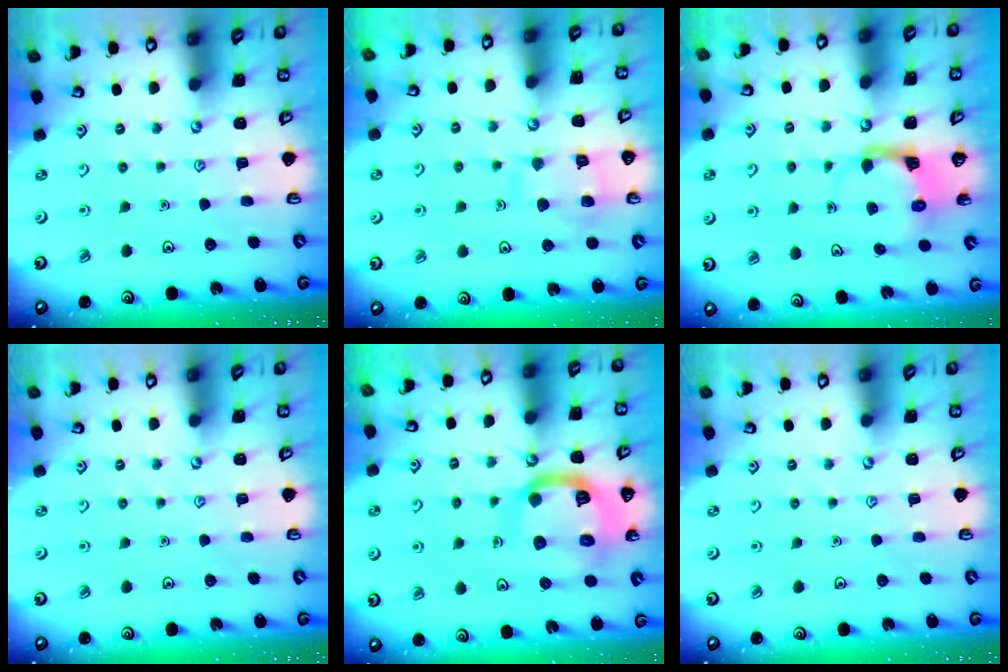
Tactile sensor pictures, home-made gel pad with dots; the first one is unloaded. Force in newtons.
{"total": 10.7, "press": 10.7, "slide": 0.9}
{"total": 4.1, "press": 4.1, "slide": 0.3}
{"total": 0.0}
{"total": 17.3, "press": 17.2, "slide": 1.8}
{"total": 0.0}